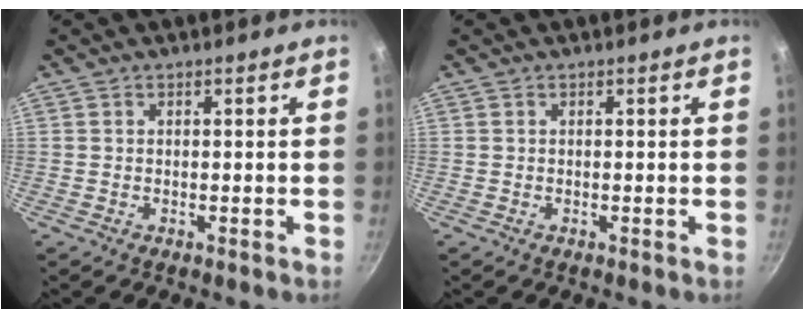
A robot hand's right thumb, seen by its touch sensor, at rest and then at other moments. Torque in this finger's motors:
{"motor_torque": [-0.04, -0.05, -0.07, 0.07, 0.01]}